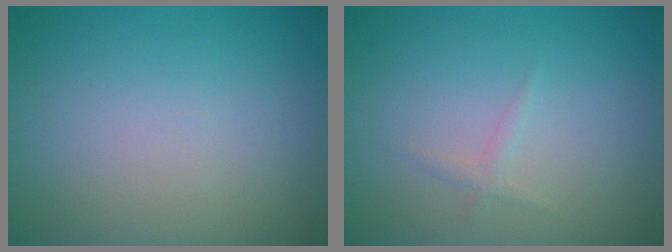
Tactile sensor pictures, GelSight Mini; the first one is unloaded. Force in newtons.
{"total": 0.8, "press": 0.8, "slide": 0.1}